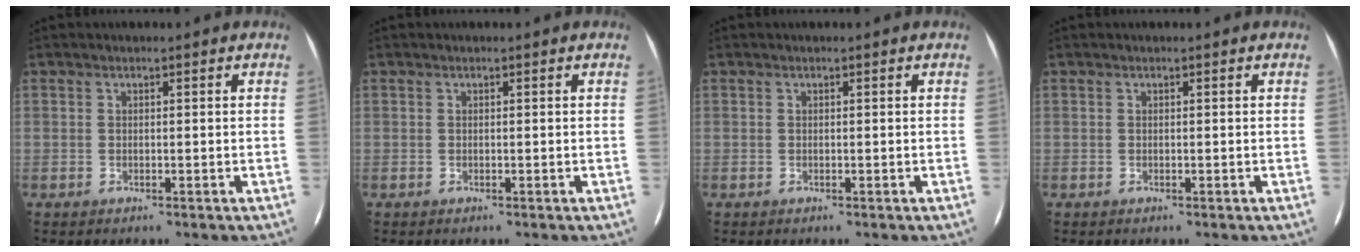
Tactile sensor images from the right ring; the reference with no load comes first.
{"total": 0.0}
{"total": 0.0}
{"total": 0.0}